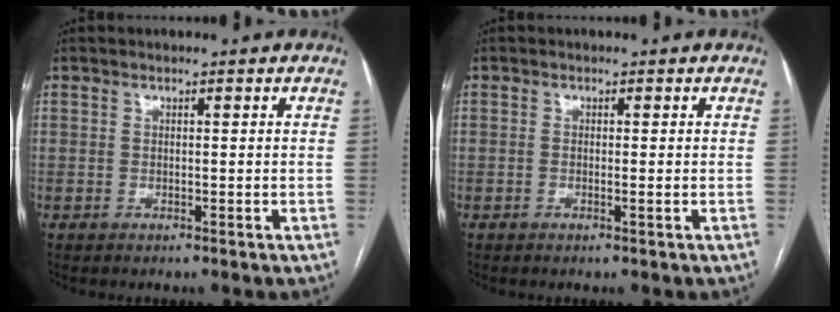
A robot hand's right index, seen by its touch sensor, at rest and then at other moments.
{"total": 0.5, "force": [-0.1, 0.0, 0.5], "torque": [-0.012, 0.001, 0.001]}